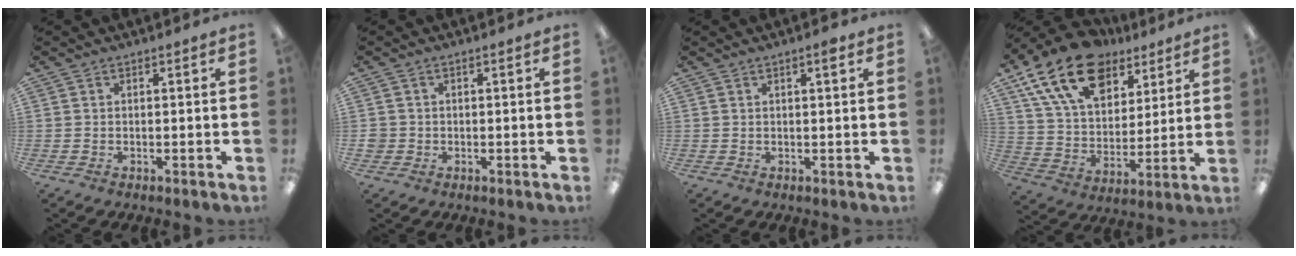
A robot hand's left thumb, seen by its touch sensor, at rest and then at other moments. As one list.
[{"total": 1.9, "force": [-0.2, 1.9, 0.4], "torque": [-0.007, 0.004, -0.006]}, {"total": 1.9, "force": [1.1, 0.3, 1.6], "torque": [-0.026, -0.002, 0.016]}, {"total": 20.4, "force": [12.3, 12.0, 11.1], "torque": [-0.200, -0.051, 0.225]}]